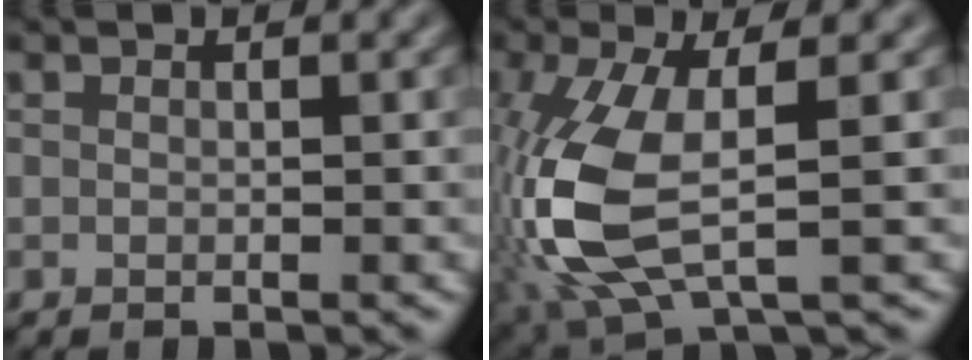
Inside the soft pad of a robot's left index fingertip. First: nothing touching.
{"total": 10.0, "force": [-1.3, 4.0, 9.1], "torque": [-0.228, -0.010, -0.027]}